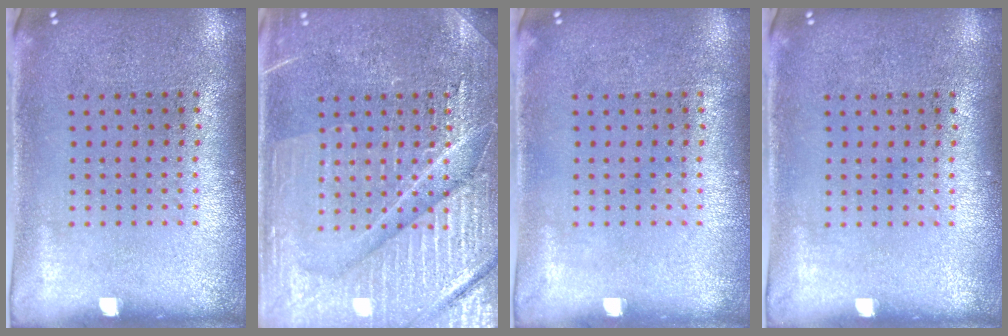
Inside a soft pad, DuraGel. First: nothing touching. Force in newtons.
{"total": 7.0, "press": 7.0, "slide": 0.9}
{"total": 0.0}
{"total": 0.0}